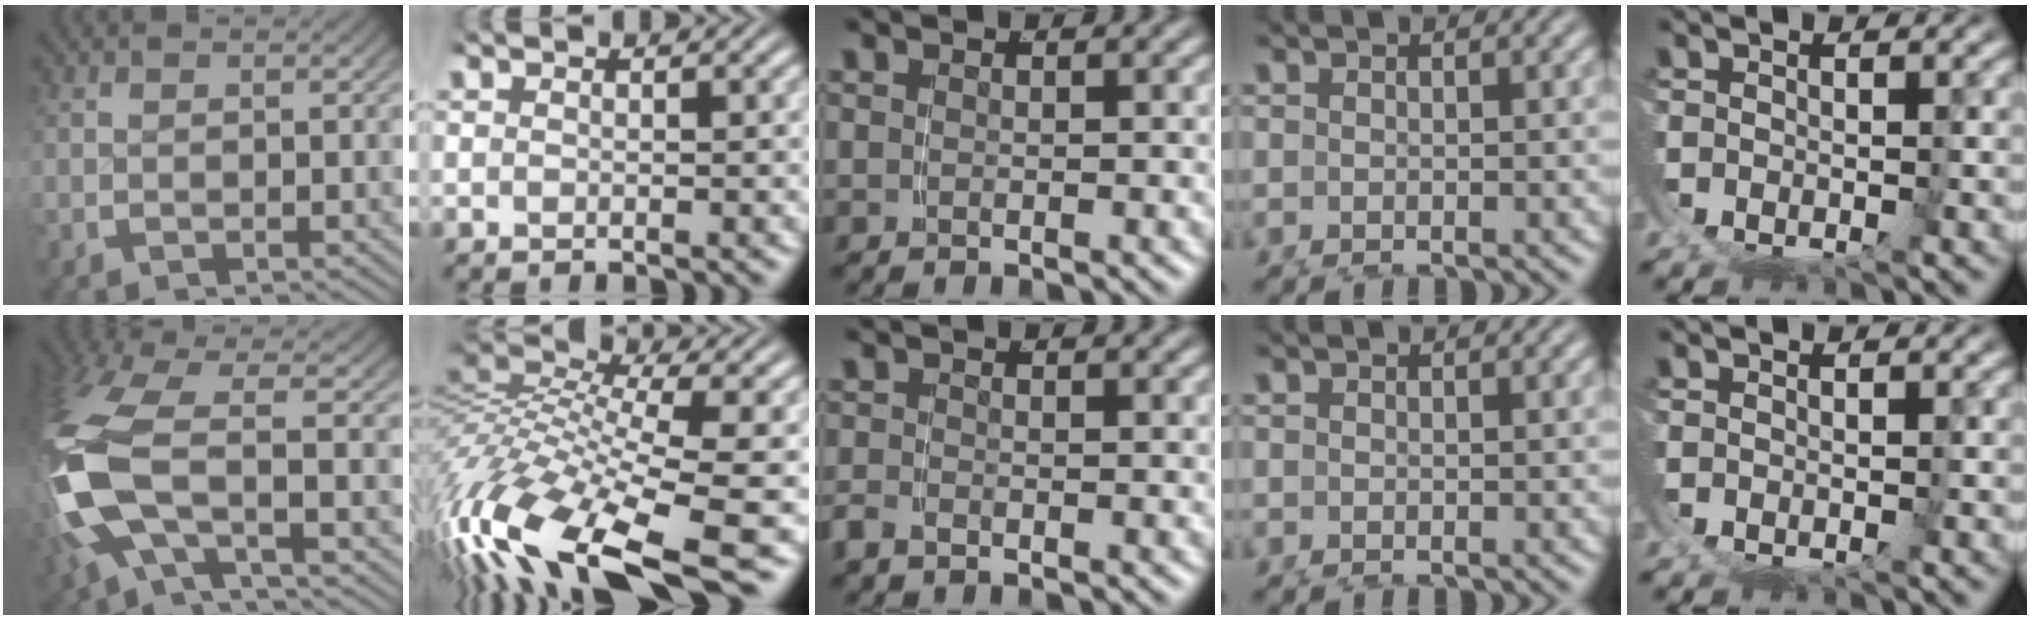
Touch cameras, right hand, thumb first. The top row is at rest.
{"thumb": {"total": 10.6, "force": [-1.3, 5.8, 8.7], "torque": [-0.261, -0.038, 0.004]}, "index": {"total": 11.1, "force": [-3.9, 6.0, 8.5], "torque": [-0.189, -0.056, -0.043]}, "middle": {"total": 1.2, "force": [-1.1, 0.4, 0.5], "torque": [-0.011, -0.005, -0.018]}}